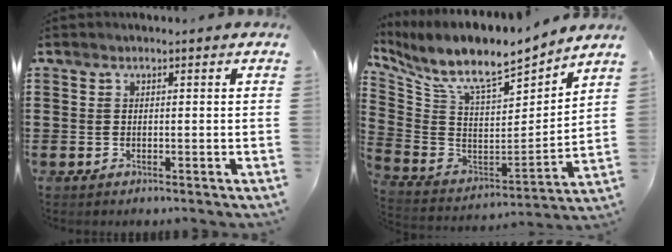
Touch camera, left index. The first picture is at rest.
{"total": 8.6, "force": [7.1, 2.1, 4.5], "torque": [-0.118, -0.058, 0.120]}